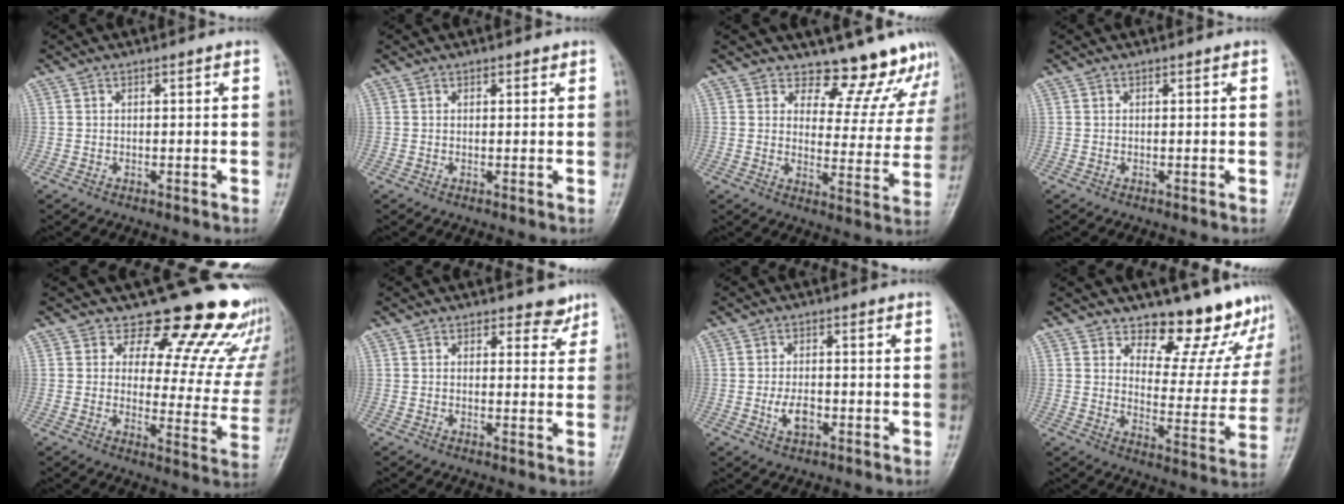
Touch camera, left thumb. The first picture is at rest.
{"total": 1.0, "force": [0.7, 0.7, 0.4], "torque": [0.007, -0.003, 0.005]}
{"total": 13.0, "force": [12.0, 4.7, 1.4], "torque": [0.035, -0.106, 0.134]}
{"total": 0.0}
{"total": 19.6, "force": [16.8, 7.5, 6.8], "torque": [-0.026, -0.129, 0.190]}
{"total": 3.4, "force": [2.7, 1.9, 0.7], "torque": [0.017, -0.020, 0.031]}
{"total": 4.2, "force": [-1.3, 2.5, 3.1], "torque": [-0.051, 0.002, -0.022]}
{"total": 15.8, "force": [13.8, 6.3, 4.3], "torque": [0.005, -0.121, 0.167]}